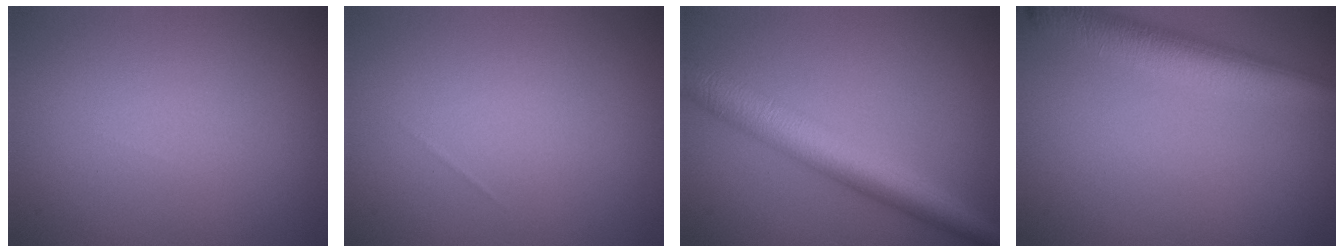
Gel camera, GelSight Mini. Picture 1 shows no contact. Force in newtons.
{"total": 0.0}
{"total": 5.9, "press": 5.9, "slide": 0.0}
{"total": 5.5, "press": 5.5, "slide": 0.4}